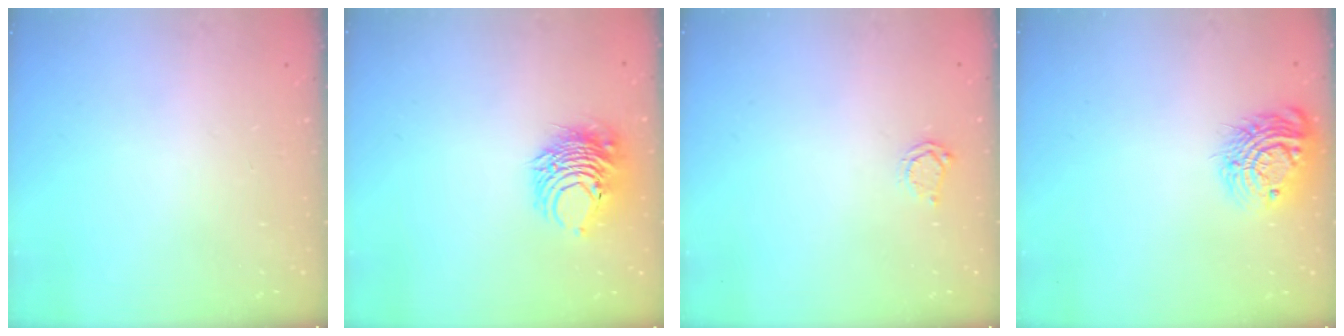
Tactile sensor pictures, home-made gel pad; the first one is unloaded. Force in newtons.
{"total": 8.5, "press": 8.5, "slide": 0.3}
{"total": 3.8, "press": 3.8, "slide": 0.5}
{"total": 13.3, "press": 13.3, "slide": 0.9}